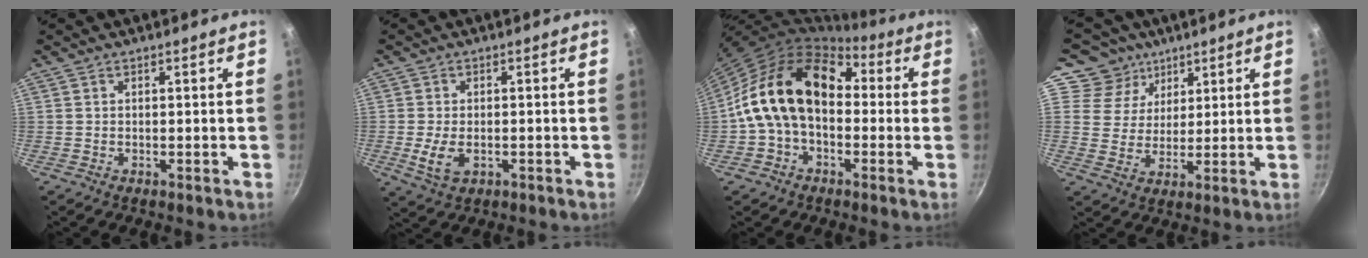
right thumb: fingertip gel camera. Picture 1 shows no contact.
{"total": 5.1, "force": [-1.2, 3.0, 3.9], "torque": [-0.077, -0.002, -0.019]}
{"total": 16.9, "force": [0.4, 11.6, 12.3], "torque": [-0.186, 0.044, -0.012]}
{"total": 8.4, "force": [5.2, 6.5, 1.4], "torque": [0.012, -0.027, 0.084]}